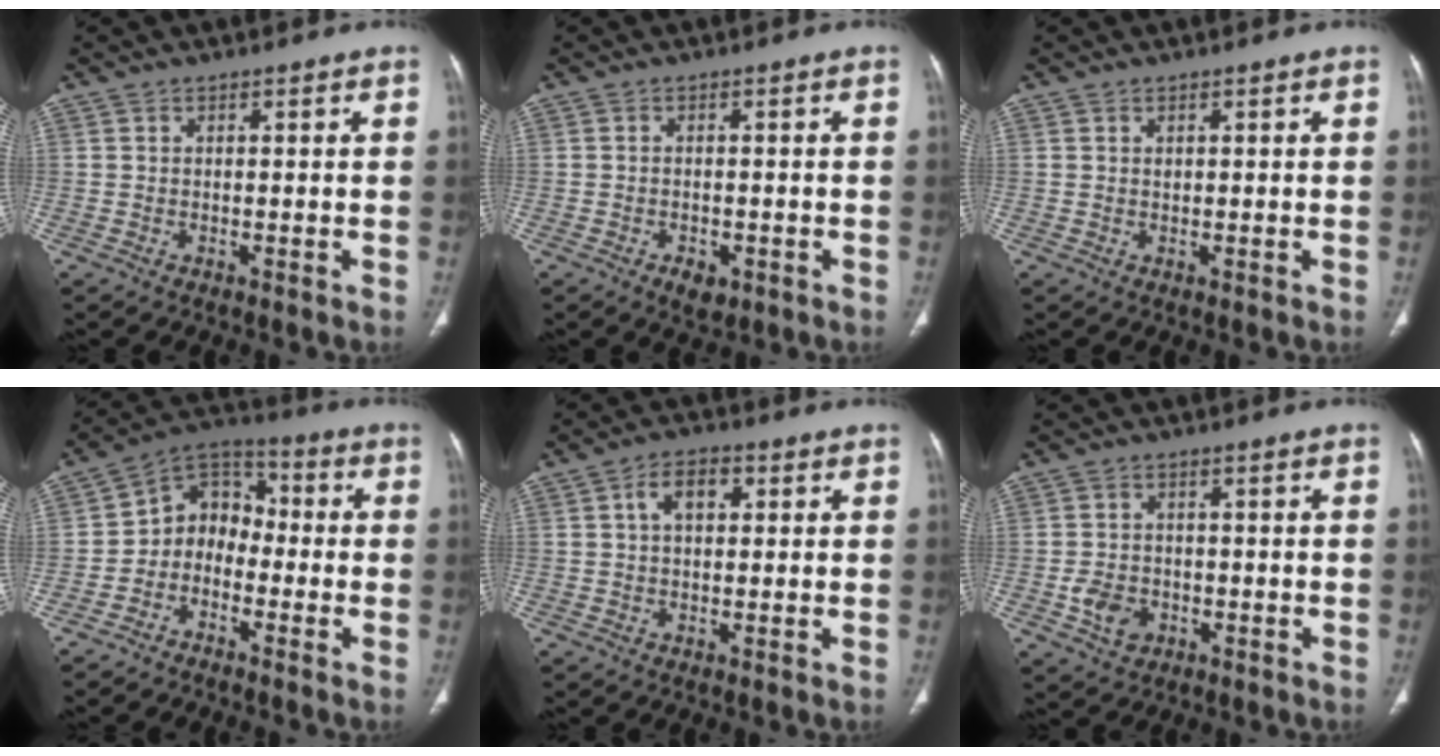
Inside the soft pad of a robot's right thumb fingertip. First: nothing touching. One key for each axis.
{"total": 3.1, "fx": -1.5, "fy": 1.9, "fz": 2.0, "tx": -0.026, "ty": 0.002, "tz": -0.015}
{"total": 0.6, "fx": 0.2, "fy": 0.4, "fz": 0.3, "tx": -0.003, "ty": 0.000, "tz": 0.005}
{"total": 8.9, "fx": -2.7, "fy": 7.3, "fz": 4.4, "tx": -0.042, "ty": 0.055, "tz": -0.068}
{"total": 5.5, "fx": 1.4, "fy": 3.4, "fz": 4.1, "tx": -0.063, "ty": 0.012, "tz": 0.019}
{"total": 5.0, "fx": -1.5, "fy": 3.9, "fz": 2.7, "tx": -0.040, "ty": 0.009, "tz": -0.021}